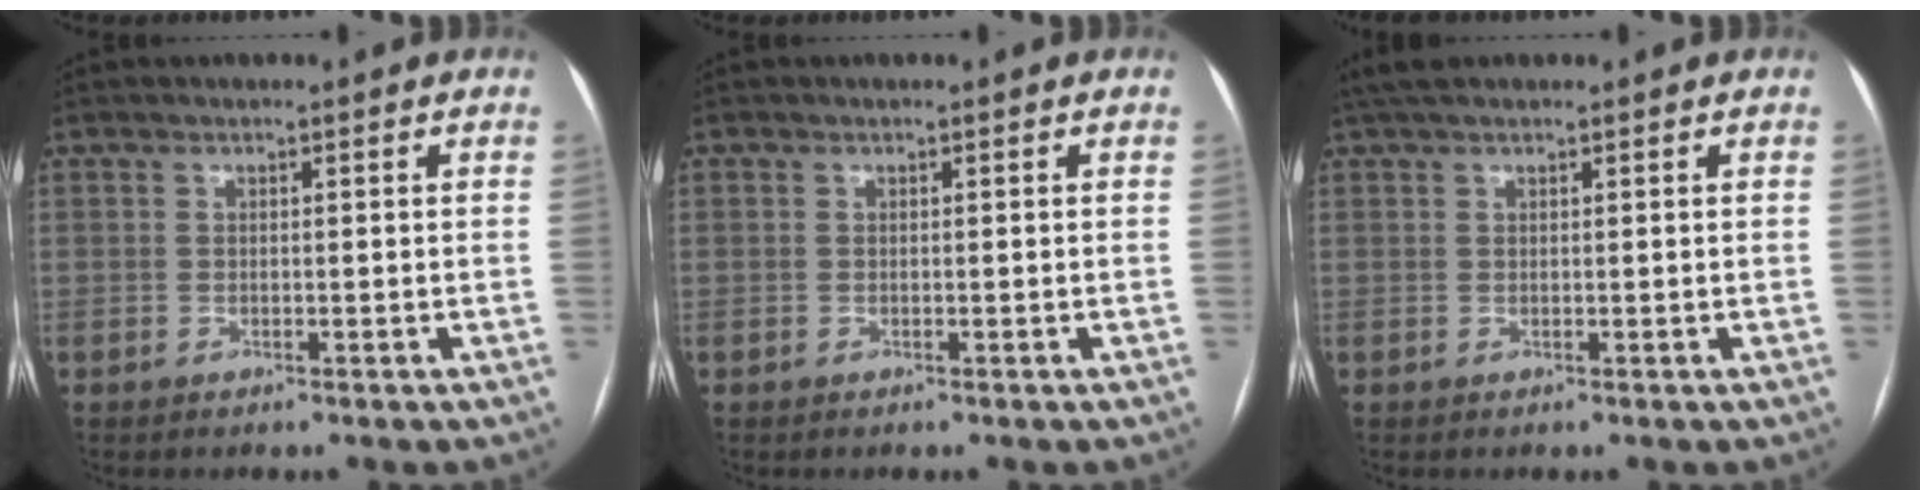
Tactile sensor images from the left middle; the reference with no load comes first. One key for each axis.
{"total": 0.0}
{"total": 3.9, "fx": 3.1, "fy": 0.9, "fz": 2.2, "tx": -0.042, "ty": 0.032, "tz": 0.058}